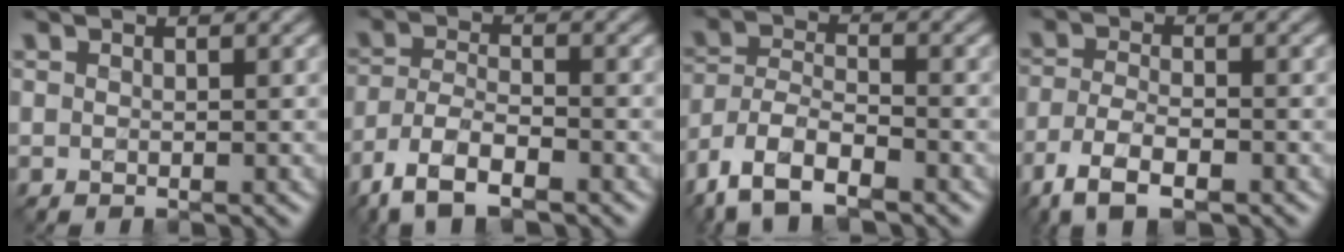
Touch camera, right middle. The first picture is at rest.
{"total": 6.2, "force": [-4.3, 2.2, 3.8], "torque": [-0.076, -0.007, -0.087]}
{"total": 7.7, "force": [-5.4, 3.0, 4.5], "torque": [-0.090, -0.009, -0.112]}
{"total": 5.4, "force": [-3.5, 2.1, 3.6], "torque": [-0.074, -0.009, -0.070]}